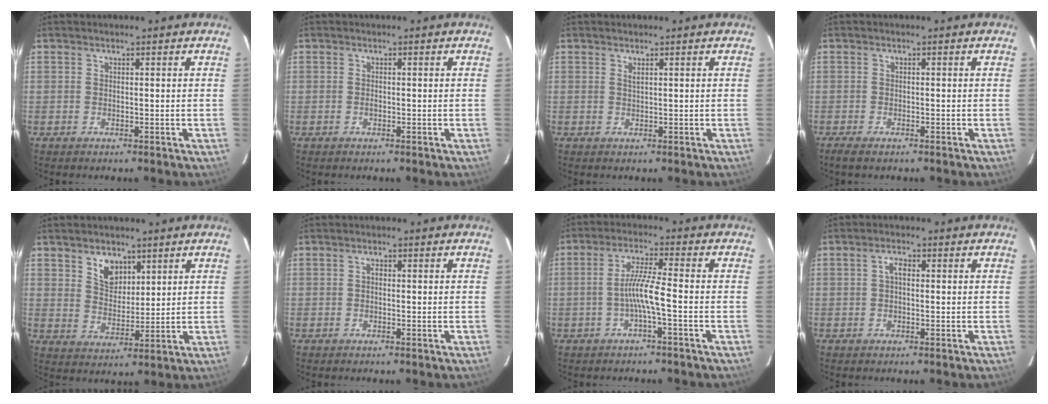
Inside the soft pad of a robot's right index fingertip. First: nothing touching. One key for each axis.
{"total": 0.6, "fx": -0.2, "fy": 0.4, "fz": 0.3, "tx": -0.005, "ty": 0.001, "tz": -0.004}
{"total": 0.7, "fx": 0.5, "fy": 0.0, "fz": 0.4, "tx": -0.008, "ty": 0.001, "tz": 0.009}
{"total": 2.5, "fx": -1.9, "fy": 0.7, "fz": 1.5, "tx": -0.036, "ty": -0.008, "tz": -0.035}
{"total": 6.1, "fx": 3.6, "fy": 4.0, "fz": 2.9, "tx": -0.041, "ty": 0.003, "tz": 0.070}
{"total": 0.6, "fx": -0.1, "fy": 0.5, "fz": 0.4, "tx": -0.006, "ty": 0.004, "tz": -0.004}
{"total": 5.4, "fx": -1.9, "fy": -0.5, "fz": 5.0, "tx": -0.105, "ty": 0.005, "tz": -0.035}
{"total": 2.0, "fx": 0.2, "fy": 1.0, "fz": 1.7, "tx": -0.033, "ty": 0.009, "tz": 0.002}